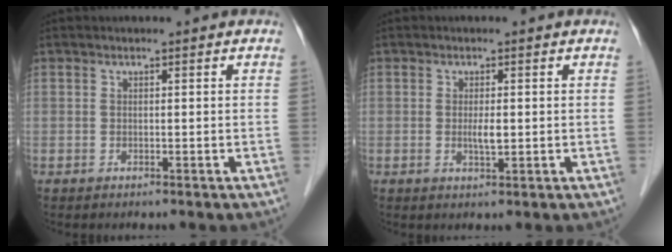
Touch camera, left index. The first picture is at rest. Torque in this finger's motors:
{"motor_torque": [0.49, 0.58, 0.11, 0.03]}